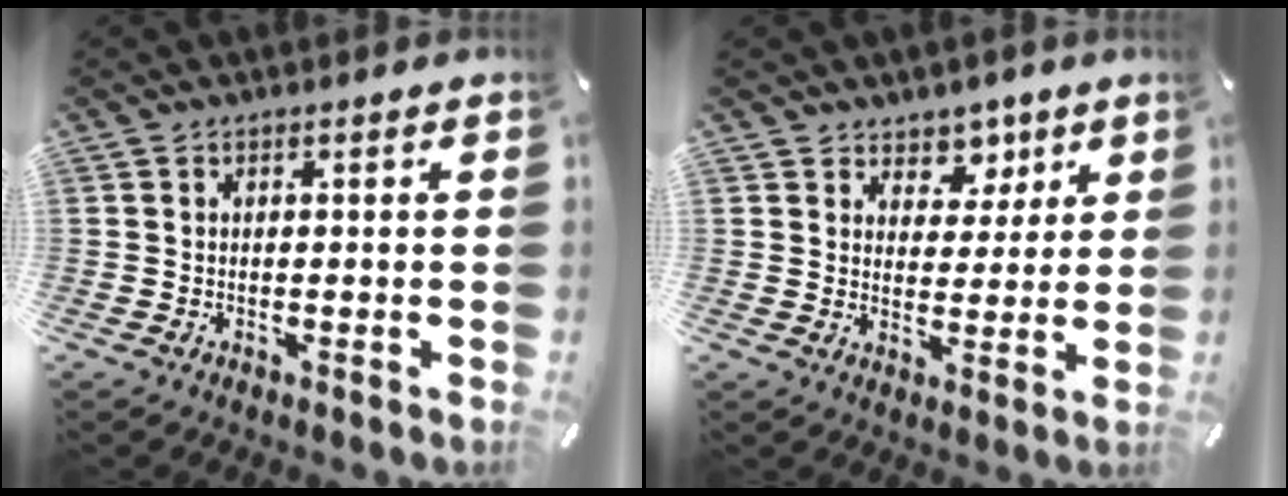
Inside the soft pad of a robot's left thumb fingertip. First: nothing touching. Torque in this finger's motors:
{"motor_torque": [-0.07, 0.06, 0.41, -0.38, 0.02]}